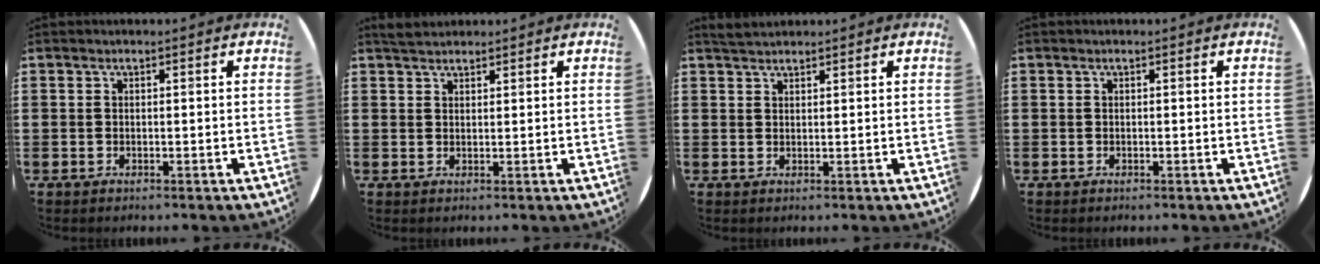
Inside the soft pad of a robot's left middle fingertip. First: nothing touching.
{"total": 2.0, "force": [1.9, 0.6, 0.4], "torque": [-0.003, 0.003, 0.034]}
{"total": 1.7, "force": [1.6, 0.3, 0.3], "torque": [-0.008, 0.005, 0.032]}
{"total": 0.0}